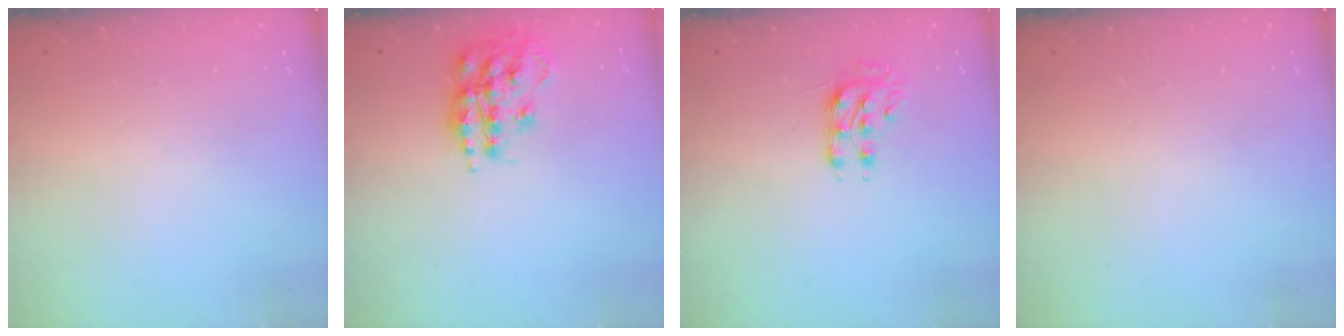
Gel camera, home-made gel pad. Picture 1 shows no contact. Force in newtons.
{"total": 15.5, "press": 15.4, "slide": 1.3}
{"total": 8.1, "press": 8.0, "slide": 1.0}
{"total": 0.0}